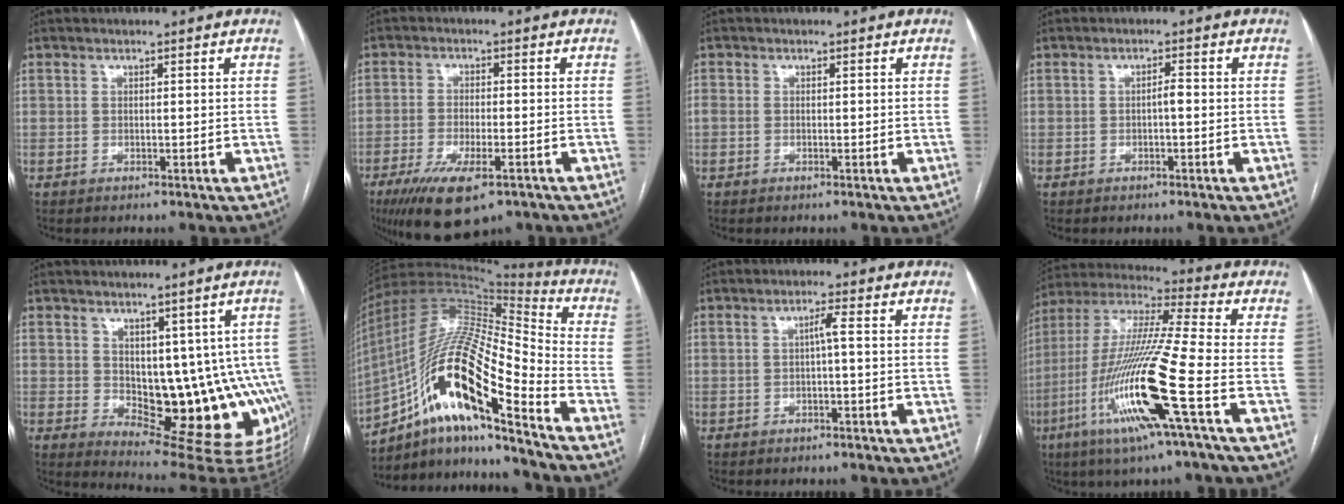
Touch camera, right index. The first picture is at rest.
{"total": 10.9, "force": [-6.8, 3.2, 7.9], "torque": [-0.141, -0.022, -0.106]}
{"total": 0.7, "force": [0.0, 0.6, 0.2], "torque": [-0.004, 0.010, 0.002]}
{"total": 1.4, "force": [-0.3, 0.3, 1.3], "torque": [-0.021, 0.003, -0.005]}
{"total": 13.5, "force": [0.1, 7.5, 11.3], "torque": [-0.125, 0.001, 0.019]}
{"total": 21.7, "force": [-11.2, 3.7, 18.2], "torque": [-0.369, 0.006, -0.197]}
{"total": 1.7, "force": [0.0, -0.1, 1.7], "torque": [-0.027, 0.004, 0.001]}
{"total": 19.4, "force": [-7.0, -0.4, 18.0], "torque": [-0.384, -0.025, -0.143]}